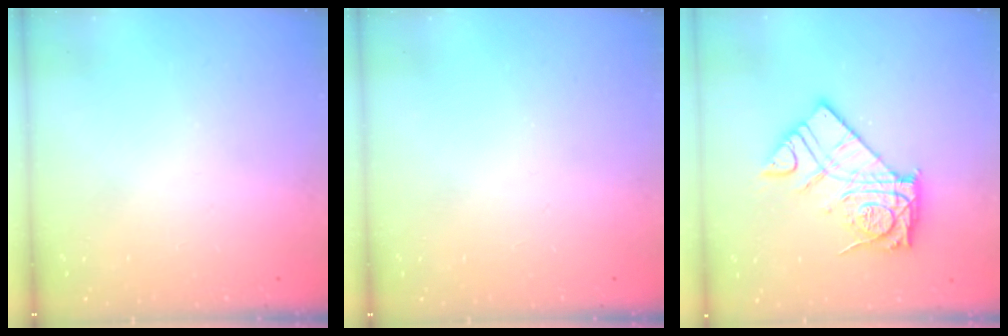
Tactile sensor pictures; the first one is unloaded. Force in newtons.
{"total": 0.0}
{"total": 15.6, "press": 15.5, "slide": 1.3}